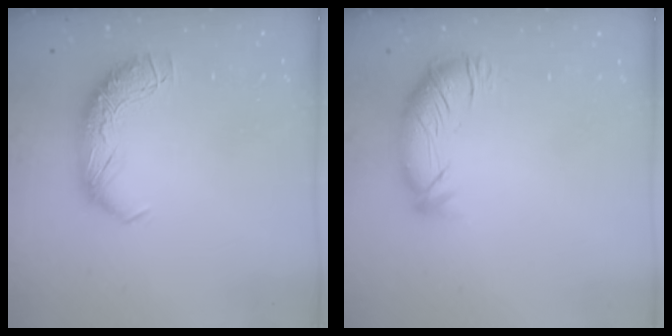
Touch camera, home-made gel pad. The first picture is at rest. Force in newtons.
{"total": 2.8, "press": 2.0, "slide": 2.0}